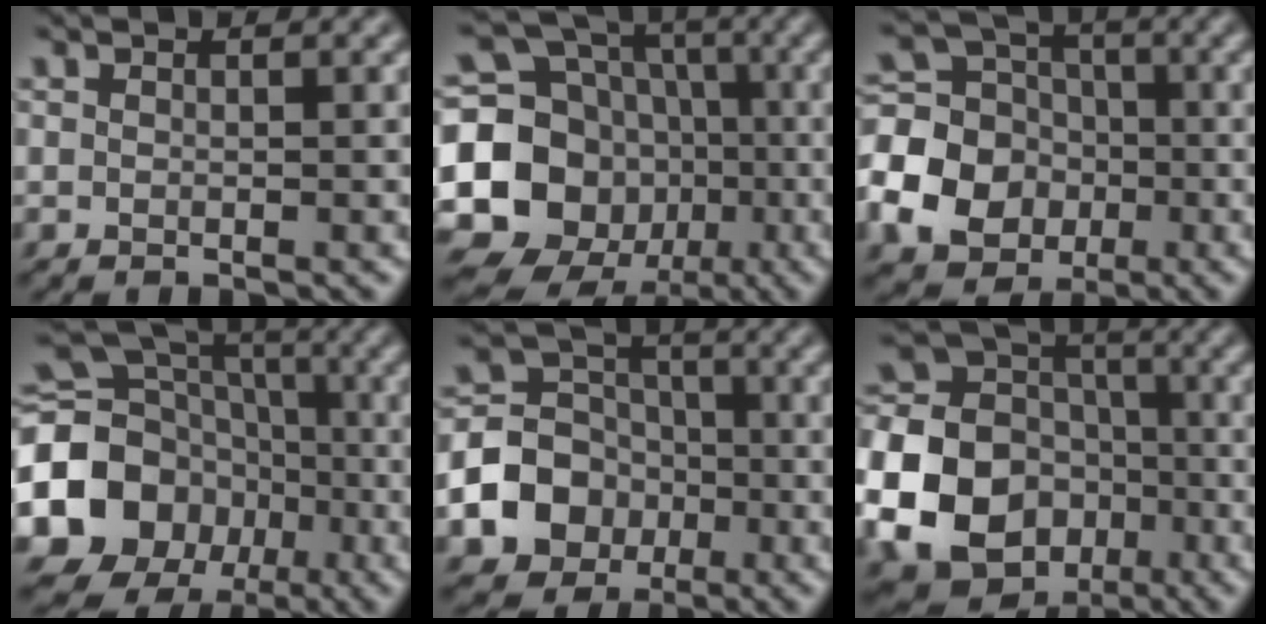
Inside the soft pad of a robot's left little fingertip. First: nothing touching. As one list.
[{"total": 16.7, "force": [-3.4, 14.9, 6.7], "torque": [-0.164, 0.008, -0.087]}, {"total": 11.4, "force": [-3.2, 10.0, 4.6], "torque": [-0.123, -0.011, -0.087]}, {"total": 16.2, "force": [-3.6, 14.1, 7.2], "torque": [-0.160, -0.017, -0.095]}, {"total": 8.1, "force": [-2.9, 6.8, 3.2], "torque": [-0.050, -0.003, -0.086]}, {"total": 24.6, "force": [-8.2, 22.0, 7.4], "torque": [-0.204, -0.032, -0.174]}]